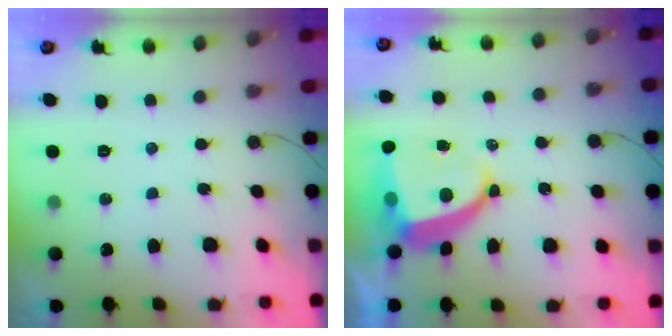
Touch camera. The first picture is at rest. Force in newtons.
{"total": 8.4, "press": 8.3, "slide": 1.1}